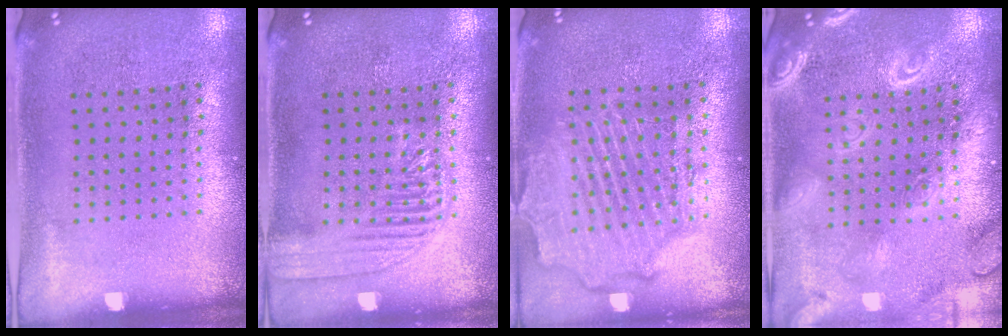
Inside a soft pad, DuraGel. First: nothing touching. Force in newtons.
{"total": 2.3, "press": 2.3, "slide": 0.4}
{"total": 2.4, "press": 2.2, "slide": 0.9}
{"total": 3.8, "press": 3.8, "slide": 0.5}